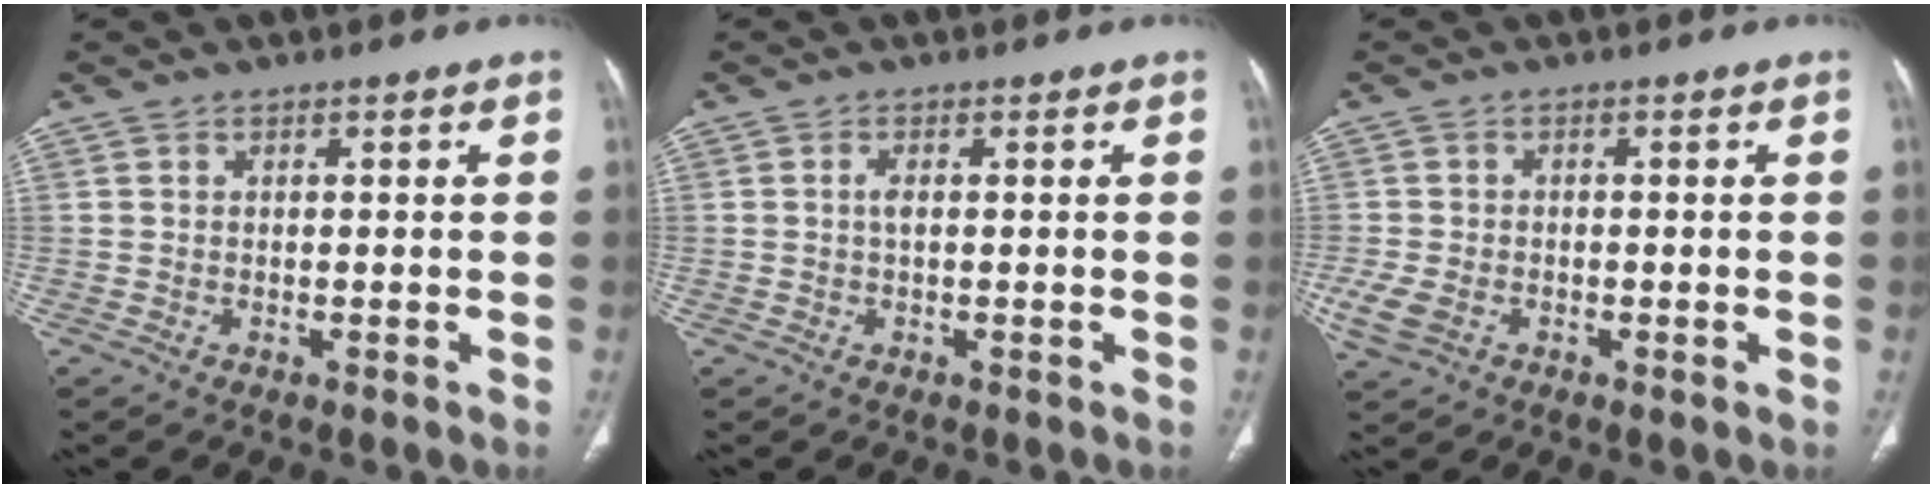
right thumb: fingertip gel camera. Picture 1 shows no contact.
{"total": 1.2, "force": [0.1, 0.5, 1.1], "torque": [-0.024, 0.000, 0.001]}
{"total": 4.9, "force": [-1.6, 3.4, 3.2], "torque": [-0.077, -0.001, -0.026]}